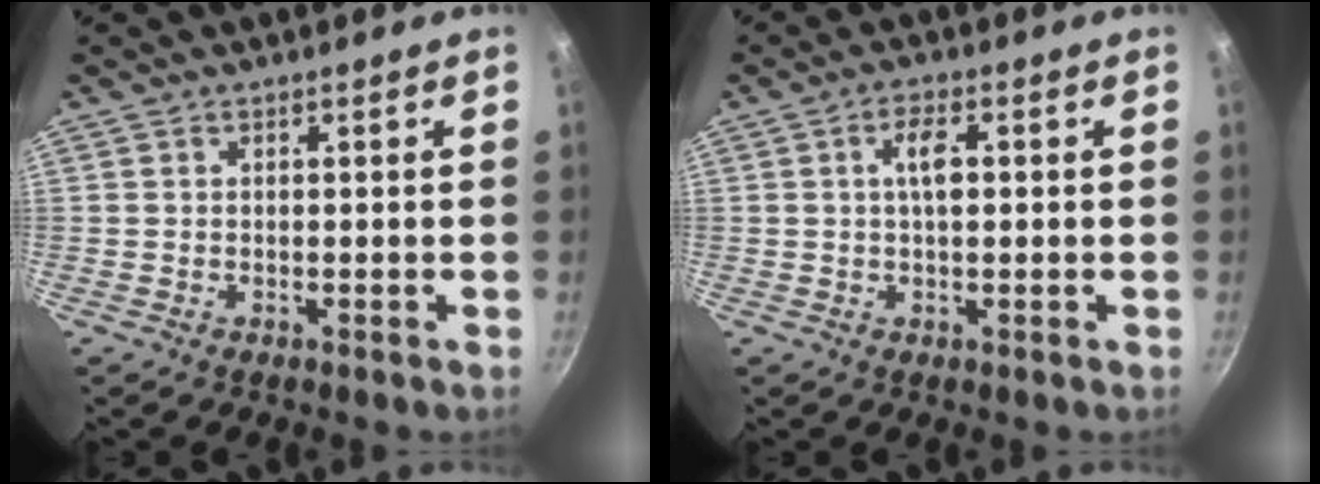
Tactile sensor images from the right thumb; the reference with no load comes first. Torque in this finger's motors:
{"motor_torque": [2.14, 2.38, 0.60, 0.12, -0.01]}